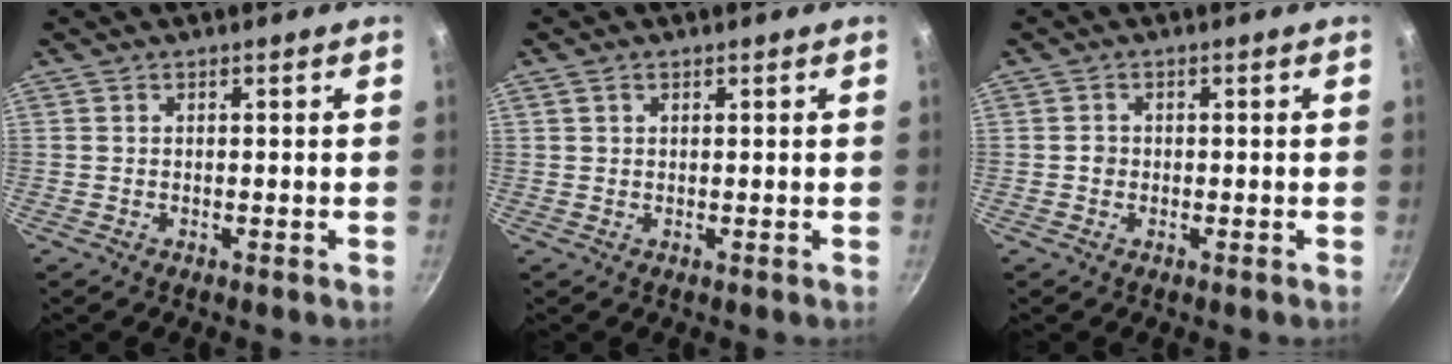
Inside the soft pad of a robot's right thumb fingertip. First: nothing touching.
{"total": 1.4, "force": [0.7, 0.9, 0.8], "torque": [-0.011, -0.001, 0.013]}
{"total": 1.3, "force": [-0.3, 1.2, 0.4], "torque": [-0.001, 0.004, -0.005]}